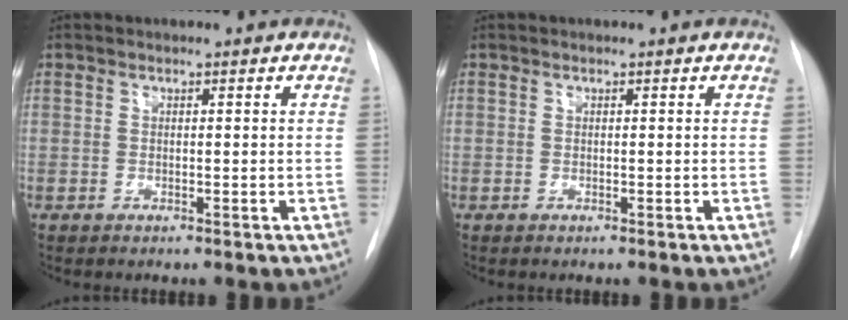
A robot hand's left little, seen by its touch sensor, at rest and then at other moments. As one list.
[{"total": 0.0}]